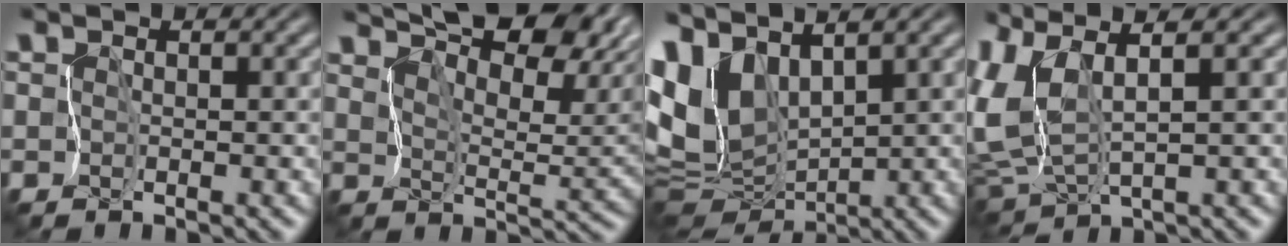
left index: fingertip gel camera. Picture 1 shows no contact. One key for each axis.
{"total": 12.5, "fx": 9.7, "fy": 3.6, "fz": 7.1, "tx": -0.123, "ty": 0.017, "tz": 0.135}
{"total": 8.1, "fx": 2.3, "fy": 4.9, "fz": 6.1, "tx": -0.148, "ty": -0.007, "tz": 0.048}
{"total": 6.4, "fx": 0.2, "fy": 2.2, "fz": 6.0, "tx": -0.151, "ty": 0.002, "tz": 0.005}